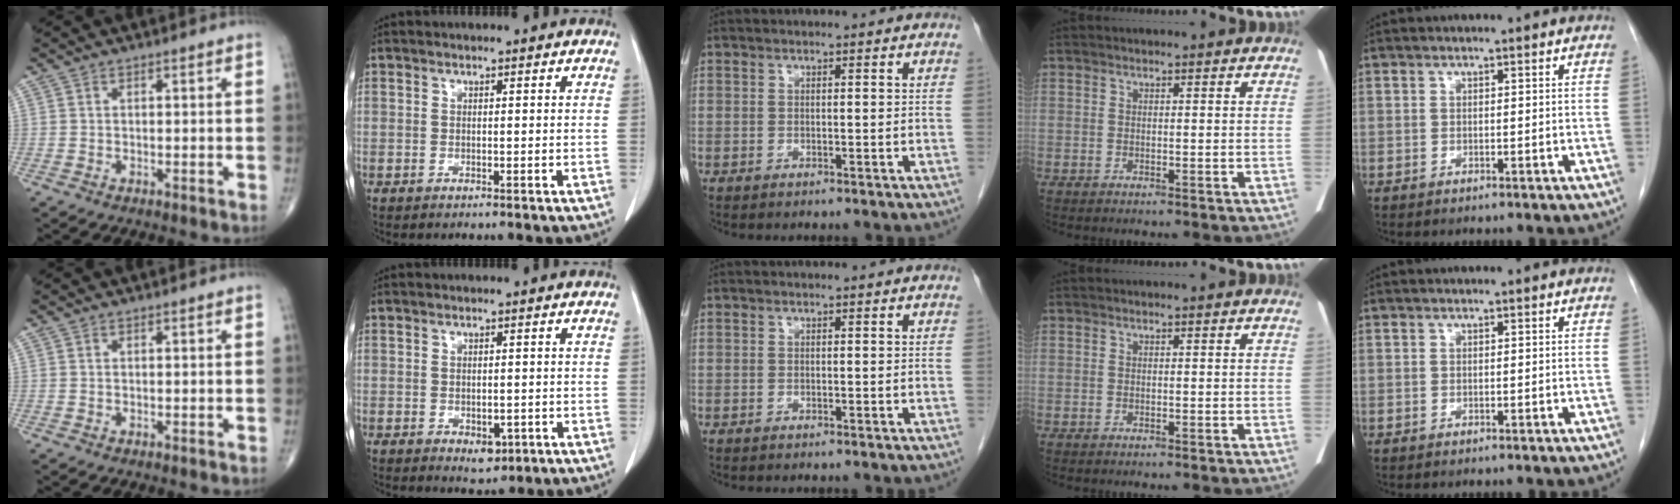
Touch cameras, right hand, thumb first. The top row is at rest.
{"index": {"total": 2.9, "force": [-1.0, 1.7, 2.1], "torque": [-0.026, -0.001, -0.003]}}